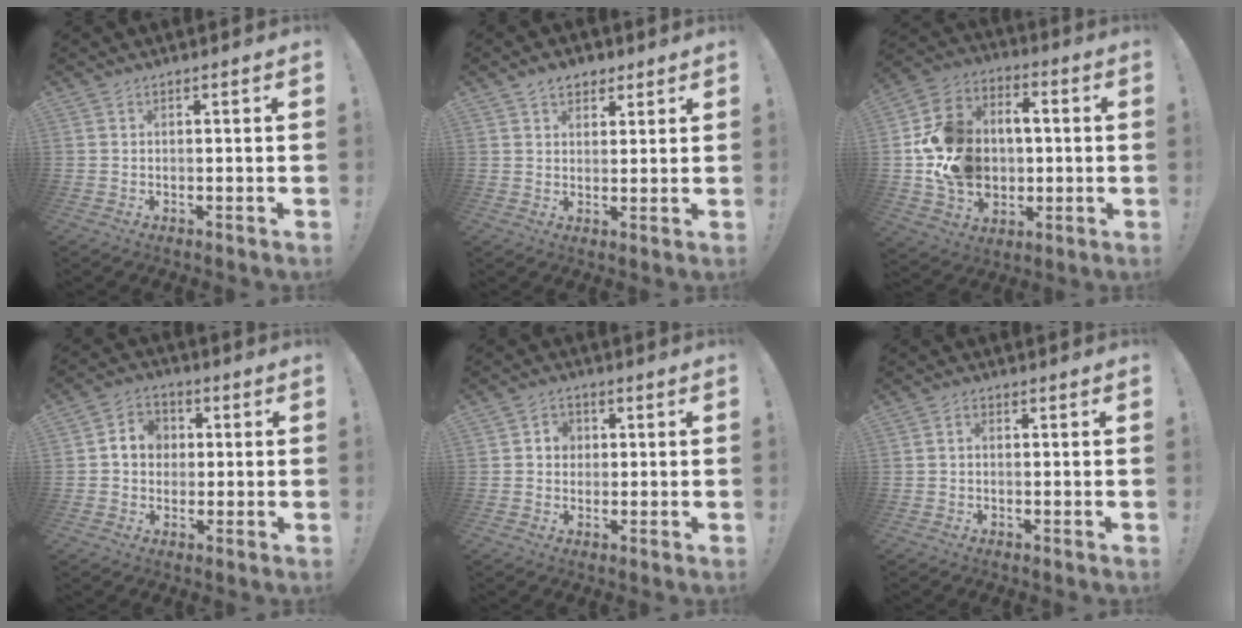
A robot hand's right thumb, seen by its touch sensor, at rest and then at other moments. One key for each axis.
{"total": 5.4, "fx": 3.2, "fy": 3.8, "fz": 2.1, "tx": -0.025, "ty": -0.008, "tz": 0.059}
{"total": 16.9, "fx": -1.5, "fy": 14.6, "fz": 8.2, "tx": -0.125, "ty": 0.020, "tz": -0.015}
{"total": 7.5, "fx": 0.7, "fy": 6.8, "fz": 3.0, "tx": -0.049, "ty": 0.013, "tz": 0.018}
{"total": 4.2, "fx": 0.4, "fy": 3.8, "fz": 1.6, "tx": -0.029, "ty": 0.005, "tz": 0.008}
{"total": 1.0, "fx": -0.4, "fy": 0.7, "fz": 0.6, "tx": -0.019, "ty": 0.006, "tz": -0.006}